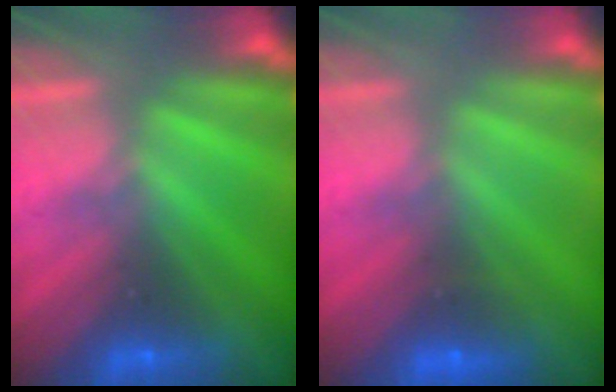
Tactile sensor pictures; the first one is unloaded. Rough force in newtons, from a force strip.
{"total": 1.8}